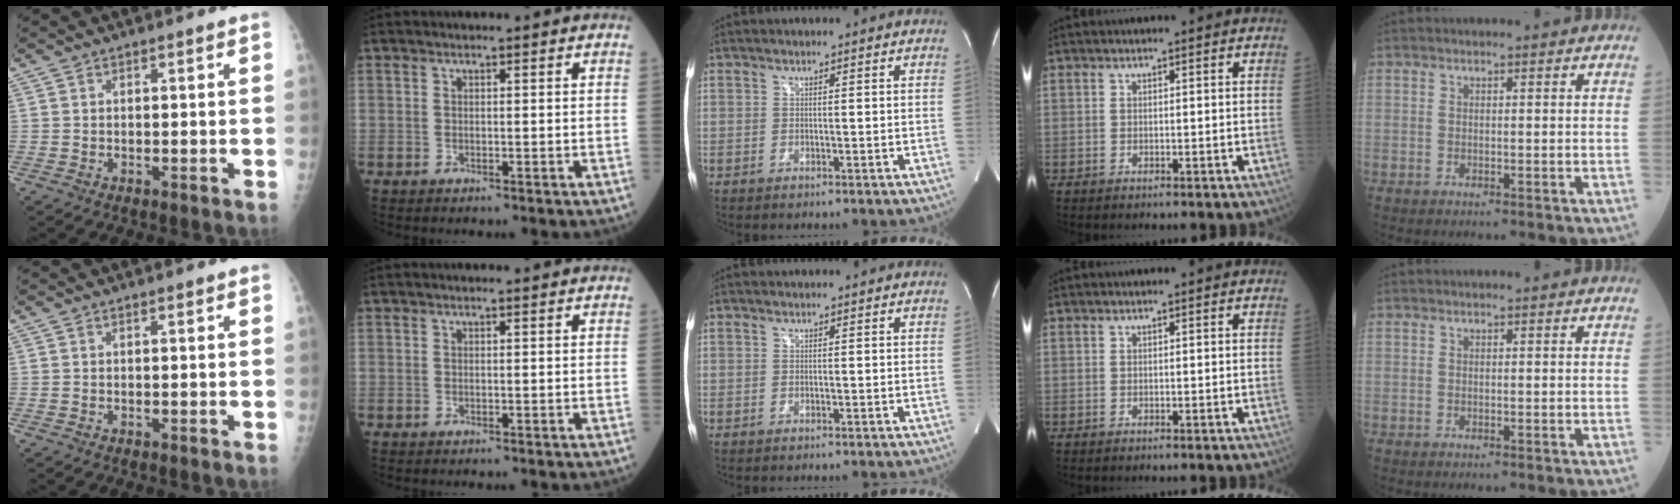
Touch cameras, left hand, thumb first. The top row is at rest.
{}